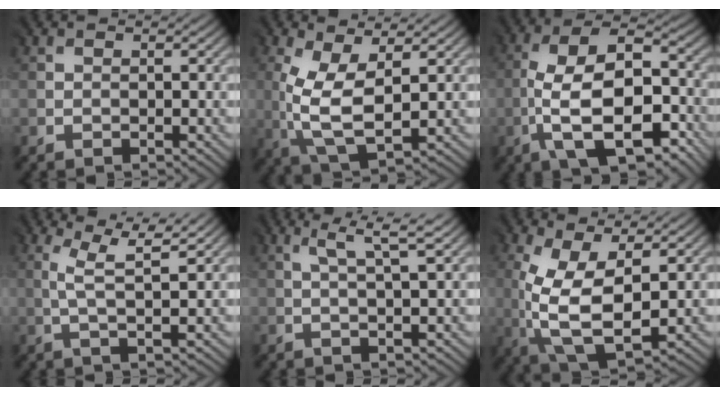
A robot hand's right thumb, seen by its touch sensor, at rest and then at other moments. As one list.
[{"total": 7.7, "force": [0.6, 3.2, 6.9], "torque": [-0.171, 0.001, 0.016]}, {"total": 12.5, "force": [-4.8, 5.5, 10.2], "torque": [-0.198, -0.006, -0.077]}, {"total": 4.1, "force": [1.6, 0.2, 3.8], "torque": [-0.073, 0.004, 0.033]}, {"total": 3.3, "force": [1.5, -0.3, 2.9], "torque": [-0.055, 0.008, 0.032]}, {"total": 9.7, "force": [-0.1, 4.5, 8.6], "torque": [-0.209, -0.006, 0.007]}]